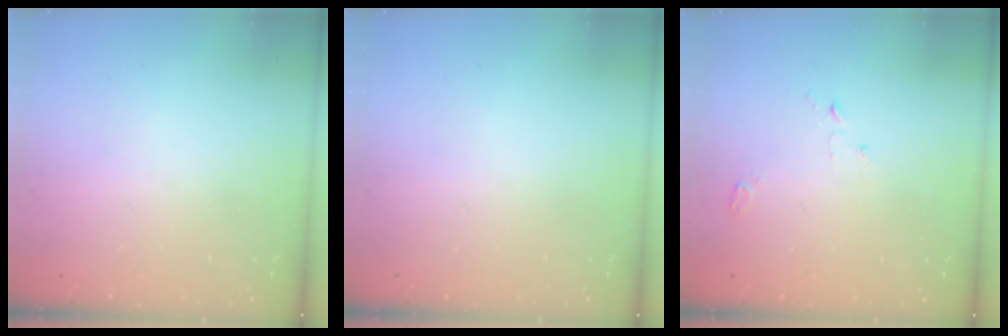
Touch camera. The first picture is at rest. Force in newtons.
{"total": 0.0}
{"total": 3.1, "press": 3.1, "slide": 0.3}